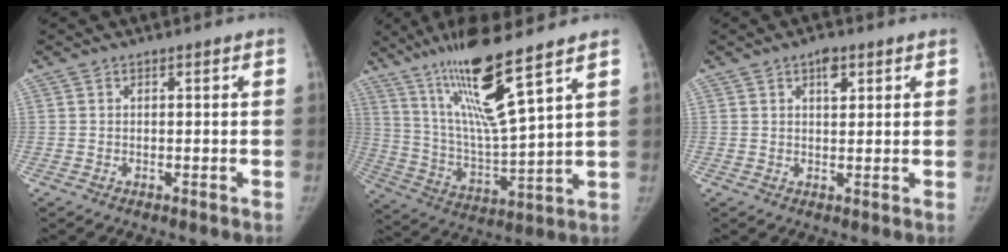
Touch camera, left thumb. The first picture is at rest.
{"total": 18.0, "force": [11.3, 1.4, 13.9], "torque": [-0.248, -0.066, 0.216]}
{"total": 3.5, "force": [1.9, 1.8, 2.3], "torque": [-0.023, -0.007, 0.028]}